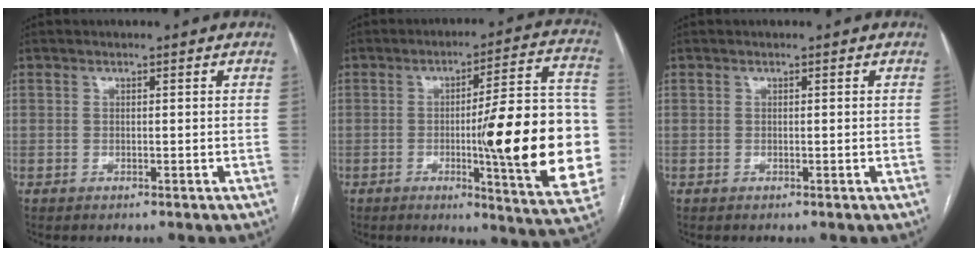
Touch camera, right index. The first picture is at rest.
{"total": 22.2, "force": [-3.1, 2.2, 21.8], "torque": [-0.224, 0.011, -0.034]}
{"total": 0.0}